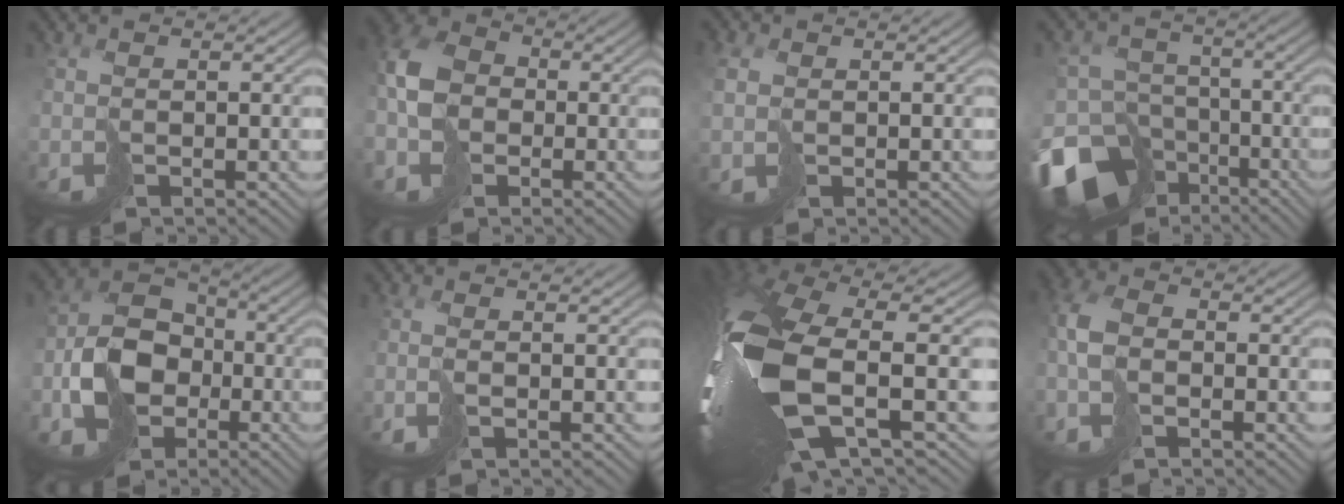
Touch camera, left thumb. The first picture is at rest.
{"total": 8.6, "force": [-2.0, 6.9, 4.7], "torque": [-0.139, -0.016, -0.042]}
{"total": 2.0, "force": [0.7, 1.7, 0.8], "torque": [-0.033, -0.001, 0.018]}
{"total": 17.2, "force": [-10.4, 12.5, 5.5], "torque": [-0.164, -0.057, -0.151]}
{"total": 9.8, "force": [-3.4, 7.6, 5.1], "torque": [-0.110, -0.019, -0.071]}
{"total": 1.6, "force": [-0.8, 0.4, 1.4], "torque": [-0.030, -0.001, -0.021]}
{"total": 16.4, "force": [-0.9, 7.3, 14.7], "torque": [-0.352, -0.041, 0.022]}
{"total": 4.8, "force": [-1.4, 3.2, 3.4], "torque": [-0.094, 0.000, -0.035]}